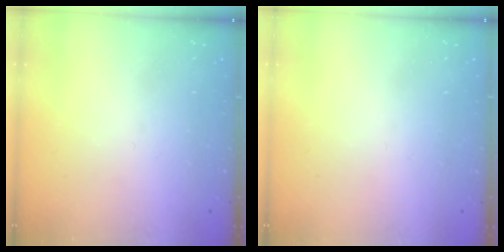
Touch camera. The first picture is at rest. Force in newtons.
{"total": 1.7, "press": 1.6, "slide": 0.1}